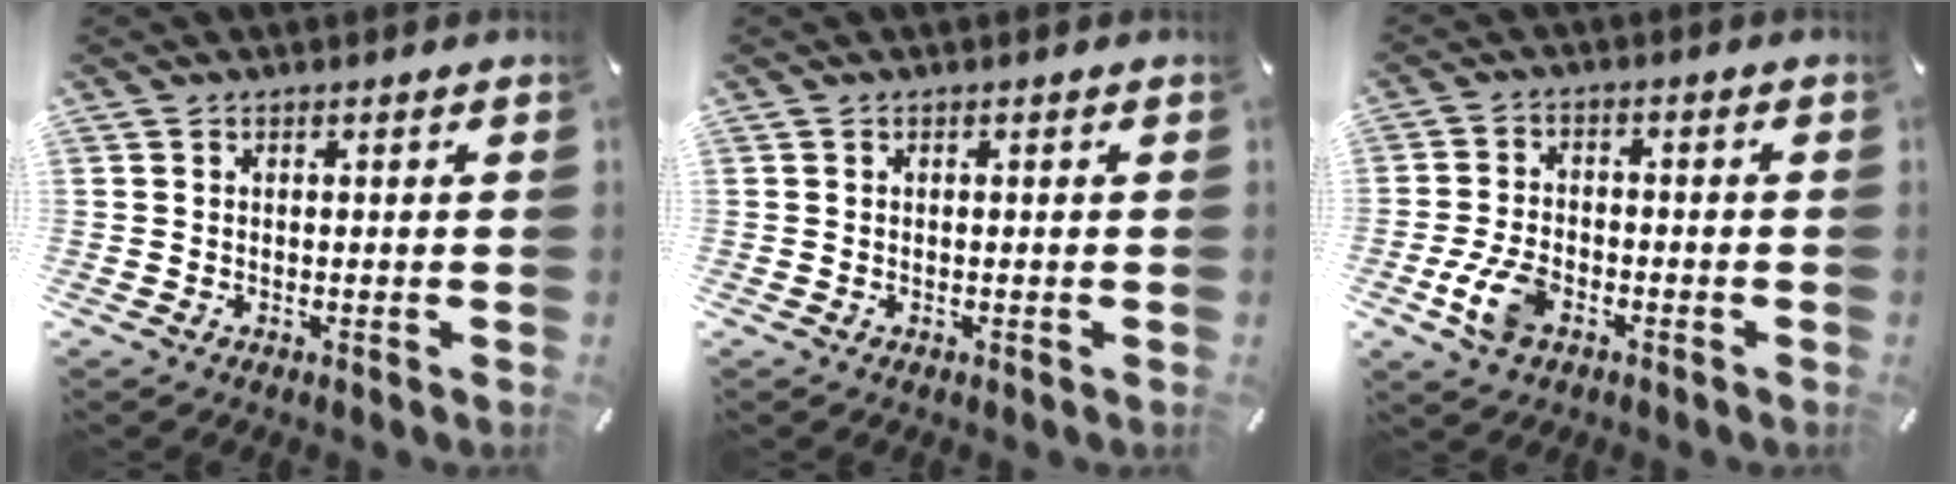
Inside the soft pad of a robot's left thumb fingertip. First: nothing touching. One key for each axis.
{"total": 0.0}
{"total": 8.0, "fx": -3.5, "fy": 4.7, "fz": 5.4, "tx": -0.127, "ty": 0.005, "tz": -0.065}